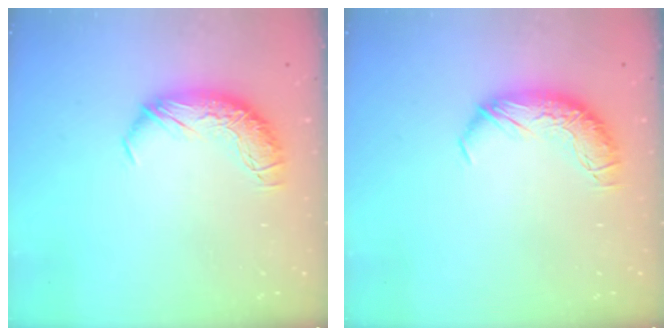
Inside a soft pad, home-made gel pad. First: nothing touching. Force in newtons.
{"total": 0.0}